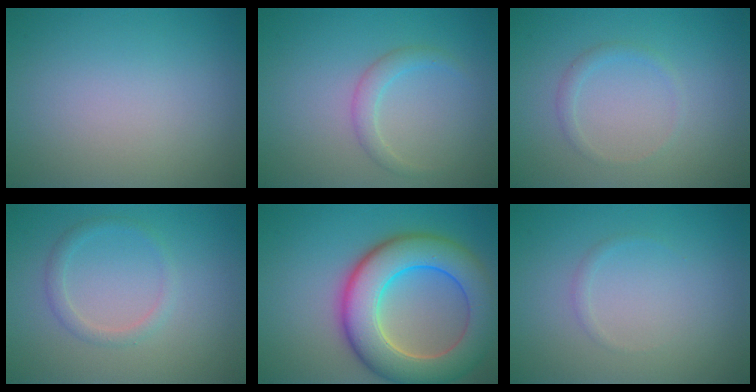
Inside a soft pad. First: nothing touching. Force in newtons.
{"total": 1.7, "press": 1.7, "slide": 0.2}
{"total": 1.1, "press": 1.1, "slide": 0.1}
{"total": 1.5, "press": 1.5, "slide": 0.1}
{"total": 10.0, "press": 10.0, "slide": 0.6}
{"total": 0.6, "press": 0.6, "slide": 0.1}